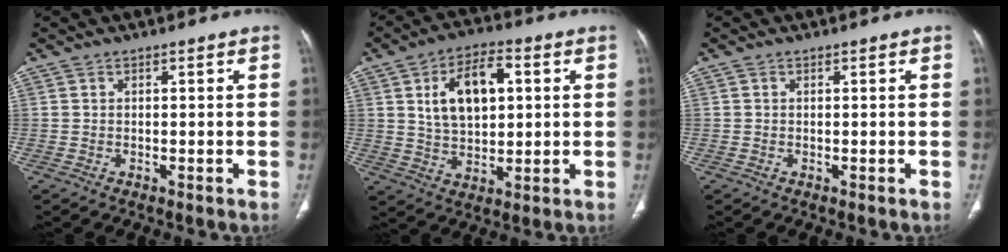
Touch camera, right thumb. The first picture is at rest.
{"total": 12.4, "force": [3.1, 7.2, 9.6], "torque": [-0.146, 0.004, 0.054]}
{"total": 0.0}